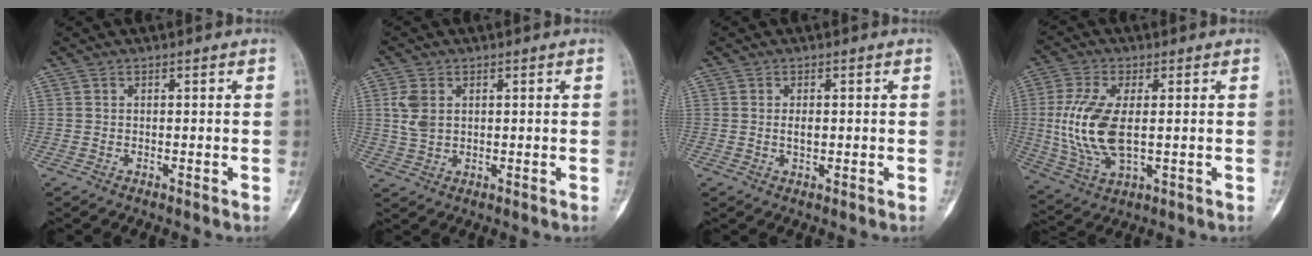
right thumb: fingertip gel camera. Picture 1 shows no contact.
{"total": 4.5, "force": [1.1, 3.1, 3.1], "torque": [-0.060, 0.002, 0.026]}
{"total": 1.9, "force": [0.1, 1.0, 1.6], "torque": [-0.023, 0.000, 0.002]}
{"total": 12.9, "force": [0.2, 6.2, 11.4], "torque": [-0.248, -0.009, 0.013]}